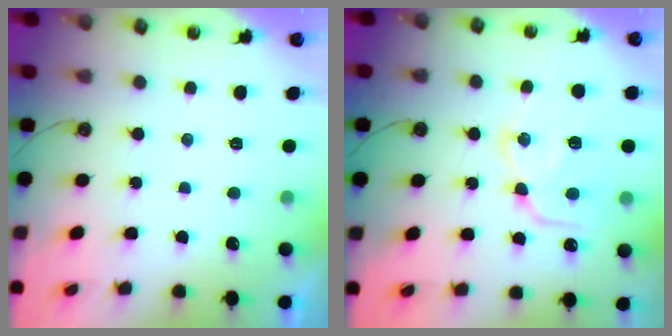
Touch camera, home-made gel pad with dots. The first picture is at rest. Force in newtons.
{"total": 16.9, "press": 16.9, "slide": 1.2}